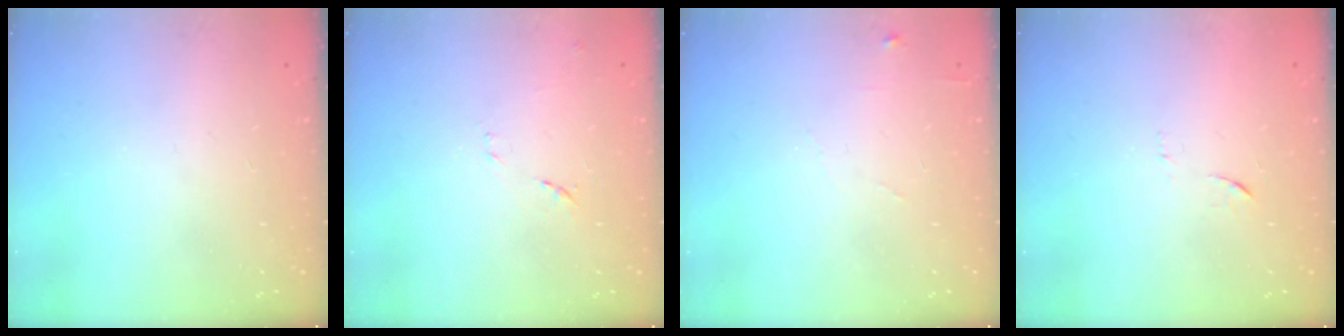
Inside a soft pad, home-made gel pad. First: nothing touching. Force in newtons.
{"total": 7.1, "press": 7.1, "slide": 0.6}
{"total": 4.6, "press": 4.6, "slide": 0.6}
{"total": 5.8, "press": 5.7, "slide": 0.4}